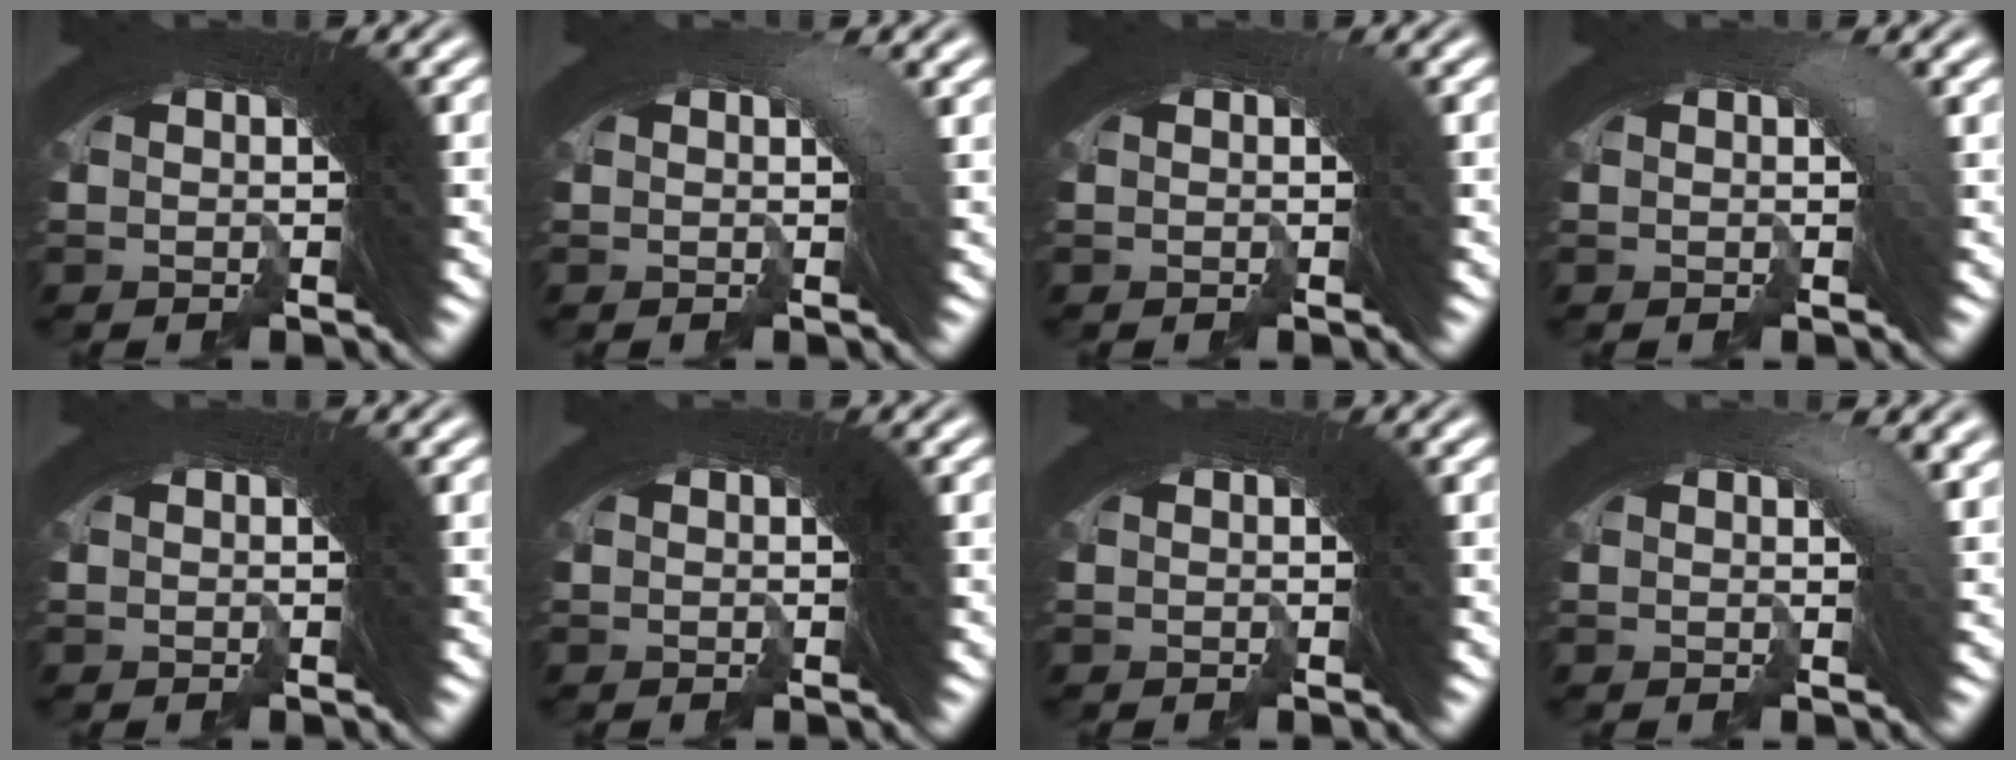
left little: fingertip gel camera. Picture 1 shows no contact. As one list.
[{"total": 1.8, "force": [0.2, 0.7, 1.7], "torque": [-0.017, 0.007, -0.004]}, {"total": 0.0}, {"total": 1.5, "force": [0.1, 0.5, 1.4], "torque": [-0.015, 0.006, -0.005]}, {"total": 0.0}, {"total": 0.0}, {"total": 0.0}, {"total": 2.8, "force": [0.6, 1.1, 2.5], "torque": [-0.024, 0.008, -0.001]}]